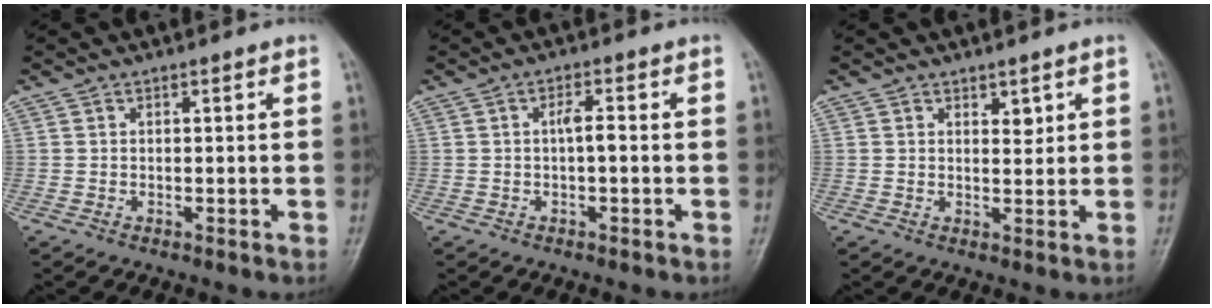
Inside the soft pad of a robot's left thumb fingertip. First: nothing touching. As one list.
[{"total": 2.3, "force": [-0.2, 0.7, 2.1], "torque": [-0.036, 0.008, -0.006]}, {"total": 2.0, "force": [1.2, 1.1, 1.2], "torque": [-0.003, -0.008, 0.020]}]